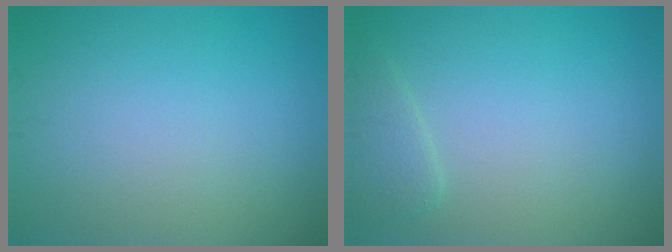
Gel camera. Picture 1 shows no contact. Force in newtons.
{"total": 1.6, "press": 1.6, "slide": 0.2}